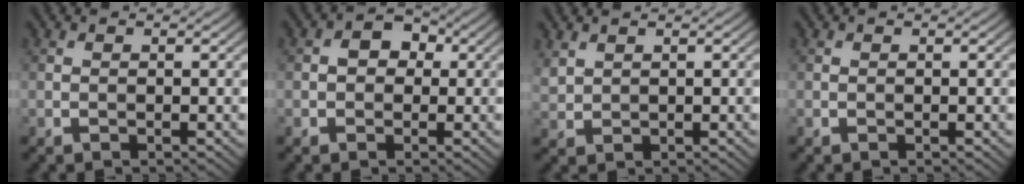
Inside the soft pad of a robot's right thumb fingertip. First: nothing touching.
{"total": 3.1, "force": [0.3, 2.6, 1.7], "torque": [-0.026, 0.005, -0.003]}
{"total": 2.0, "force": [1.5, 1.0, 0.8], "torque": [-0.026, 0.003, 0.039]}
{"total": 0.0}